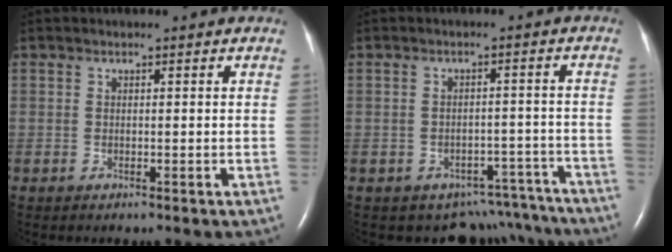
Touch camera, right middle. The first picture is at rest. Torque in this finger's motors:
{"motor_torque": [0.47, -0.50, 0.05, 0.01]}